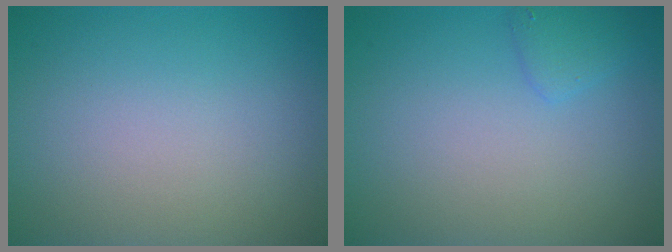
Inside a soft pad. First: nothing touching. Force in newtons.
{"total": 1.3, "press": 1.3, "slide": 0.1}